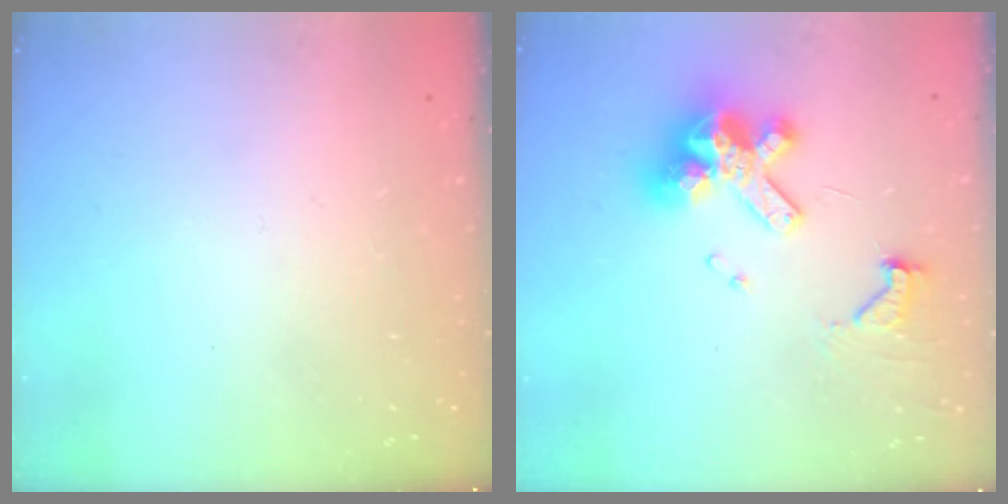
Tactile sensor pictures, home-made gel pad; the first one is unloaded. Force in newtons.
{"total": 13.0, "press": 12.9, "slide": 1.6}